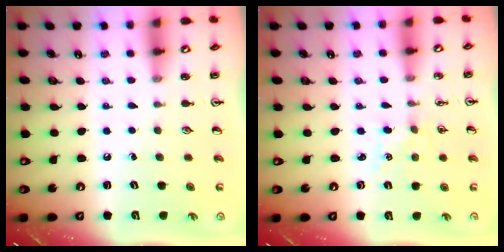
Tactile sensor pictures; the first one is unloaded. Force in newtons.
{"total": 2.1, "press": 2.1, "slide": 0.3}